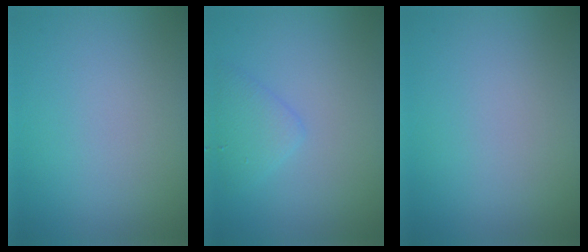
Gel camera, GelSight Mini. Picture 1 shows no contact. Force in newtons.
{"total": 1.9, "press": 1.9, "slide": 0.0}
{"total": 0.0}